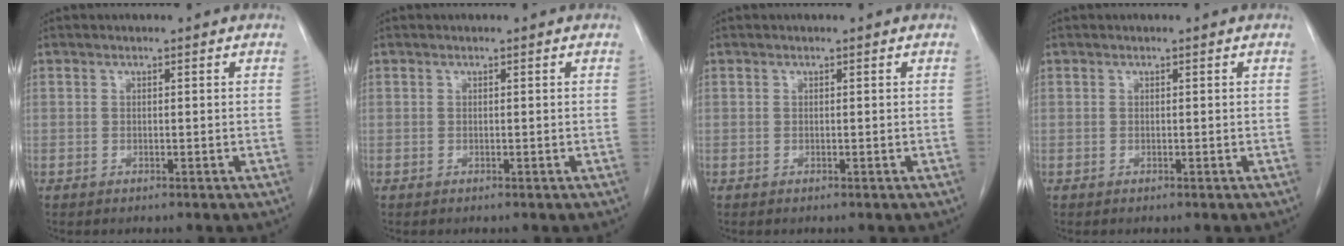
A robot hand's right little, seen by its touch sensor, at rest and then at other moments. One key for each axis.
{"total": 0.0}
{"total": 0.0}
{"total": 0.0}